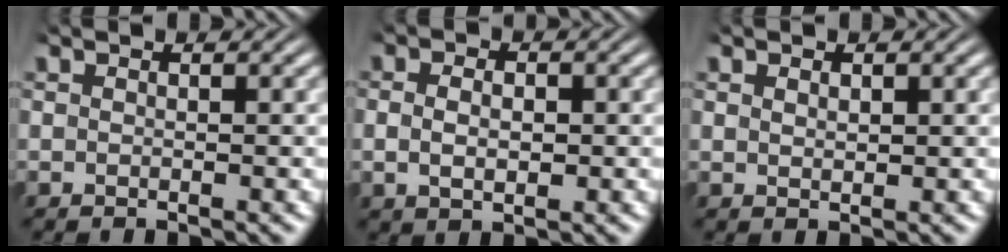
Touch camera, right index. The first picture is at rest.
{"total": 2.4, "force": [-0.1, 1.4, 2.0], "torque": [-0.036, -0.007, 0.004]}
{"total": 0.6, "force": [0.4, -0.2, 0.4], "torque": [-0.005, -0.007, 0.015]}